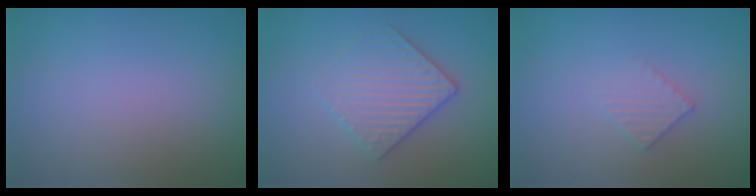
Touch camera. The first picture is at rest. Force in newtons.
{"total": 3.4, "press": 3.2, "slide": 1.3}
{"total": 1.4, "press": 1.4, "slide": 0.2}